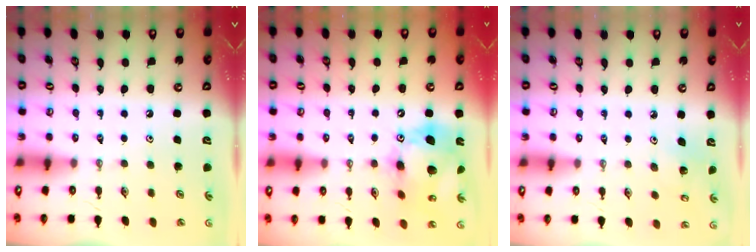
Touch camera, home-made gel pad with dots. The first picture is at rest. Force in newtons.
{"total": 15.7, "press": 15.7, "slide": 1.4}
{"total": 4.1, "press": 4.1, "slide": 0.4}